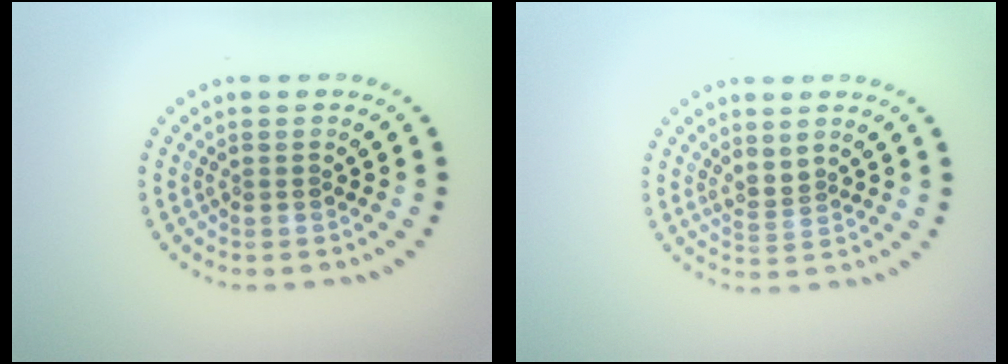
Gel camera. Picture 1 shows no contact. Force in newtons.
{"total": 1.8, "press": 1.2, "slide": 1.2}